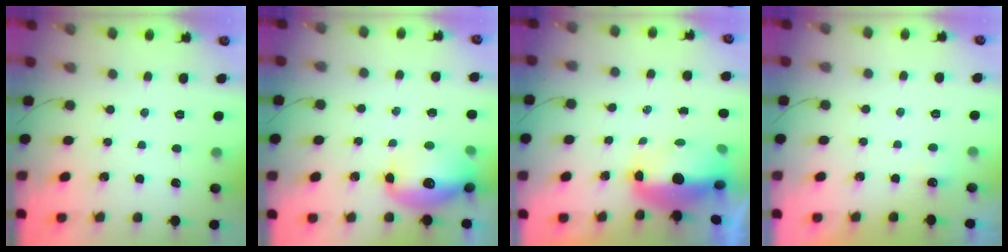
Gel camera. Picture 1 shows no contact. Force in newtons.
{"total": 12.9, "press": 12.6, "slide": 2.6}
{"total": 8.2, "press": 8.0, "slide": 1.8}
{"total": 3.3, "press": 1.1, "slide": 3.1}